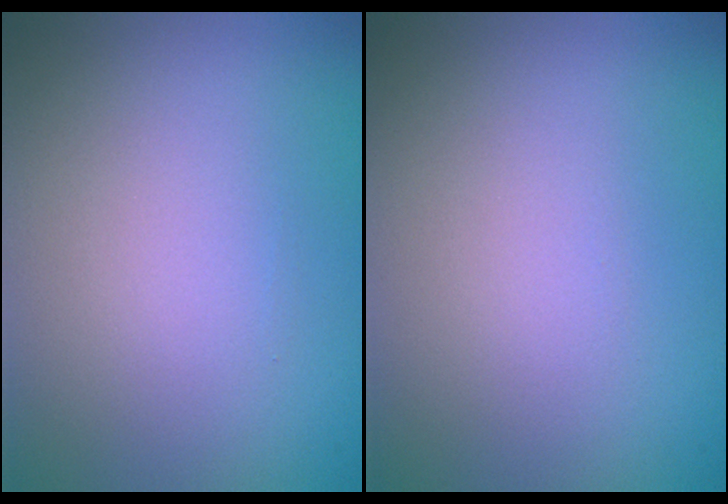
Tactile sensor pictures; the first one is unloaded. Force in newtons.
{"total": 0.0}